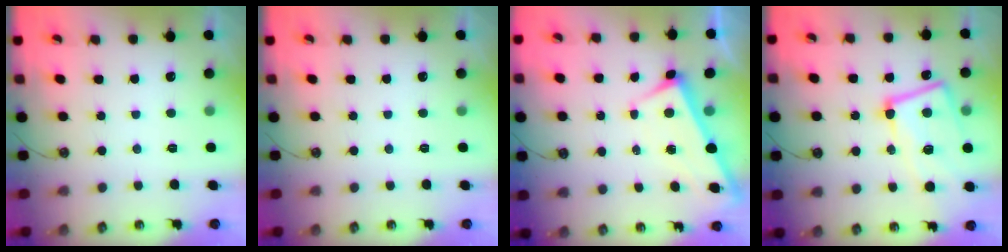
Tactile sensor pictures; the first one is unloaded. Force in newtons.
{"total": 0.0}
{"total": 2.9, "press": 2.9, "slide": 0.0}
{"total": 12.4, "press": 12.2, "slide": 2.0}